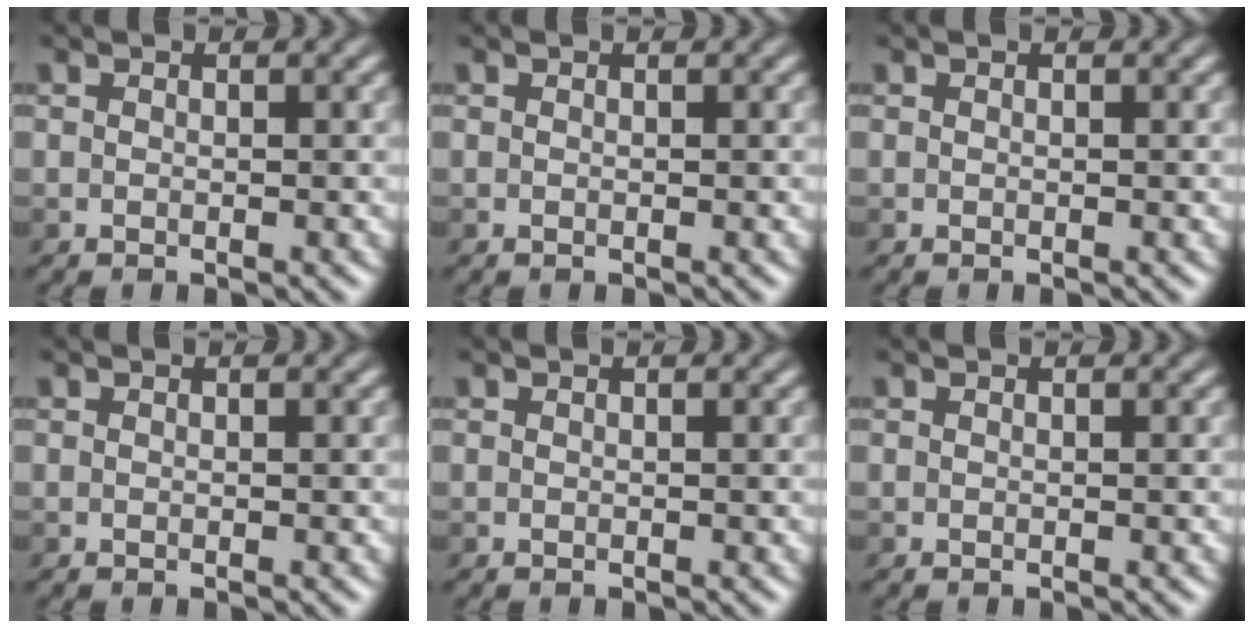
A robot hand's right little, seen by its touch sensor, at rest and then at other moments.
{"total": 0.0}
{"total": 0.0}
{"total": 0.0}
{"total": 0.0}
{"total": 0.0}